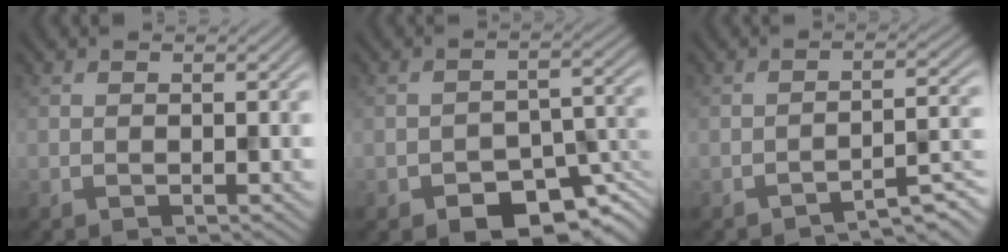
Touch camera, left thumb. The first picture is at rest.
{"total": 8.4, "force": [-5.3, 4.3, 4.9], "torque": [-0.065, -0.017, -0.083]}
{"total": 3.6, "force": [-2.9, 0.4, 2.2], "torque": [-0.032, 0.012, -0.050]}